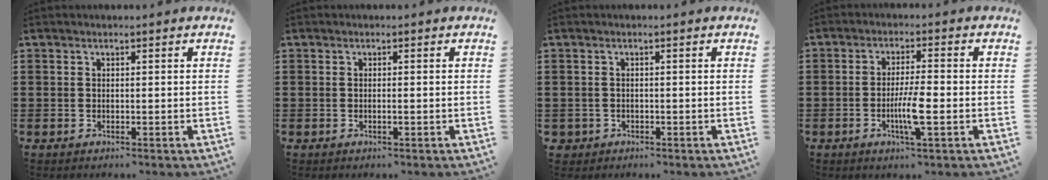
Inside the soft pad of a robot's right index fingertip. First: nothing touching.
{"total": 0.7, "force": [-0.2, 0.0, 0.6], "torque": [-0.011, -0.005, -0.003]}
{"total": 1.0, "force": [-0.6, 0.8, 0.0], "torque": [-0.004, 0.003, -0.016]}
{"total": 5.6, "force": [-1.6, 0.7, 5.3], "torque": [-0.096, -0.006, -0.029]}